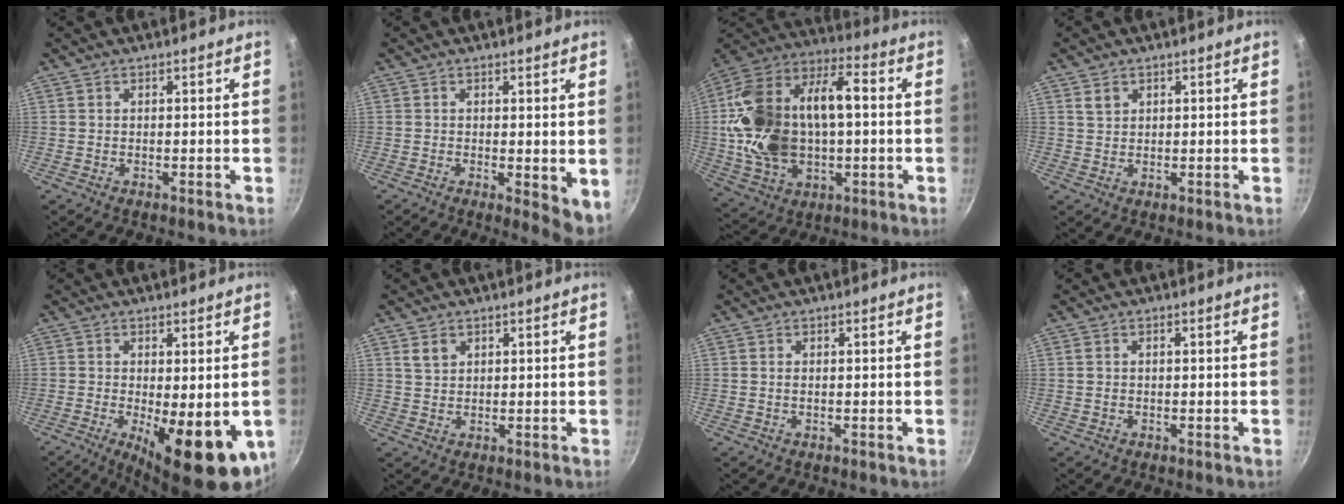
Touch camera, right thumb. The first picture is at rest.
{"total": 4.5, "force": [-0.3, 1.3, 4.3], "torque": [-0.057, -0.013, -0.003]}
{"total": 25.9, "force": [0.7, 14.8, 21.3], "torque": [-0.412, 0.020, 0.013]}
{"total": 2.0, "force": [1.1, 1.5, 0.8], "torque": [-0.006, -0.005, 0.022]}
{"total": 16.3, "force": [-5.0, 5.9, 14.3], "torque": [-0.162, -0.021, -0.052]}
{"total": 2.7, "force": [1.4, 2.0, 1.2], "torque": [-0.015, -0.006, 0.031]}
{"total": 0.6, "force": [0.1, 0.4, 0.5], "torque": [-0.014, 0.002, 0.004]}
{"total": 0.9, "force": [0.1, 0.7, 0.6], "torque": [-0.013, 0.004, 0.004]}